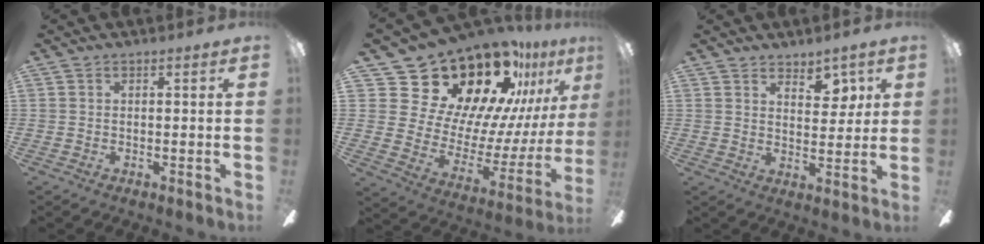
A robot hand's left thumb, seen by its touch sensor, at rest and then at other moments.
{"total": 26.8, "force": [20.9, 12.9, 10.8], "torque": [-0.155, -0.164, 0.389]}
{"total": 5.9, "force": [4.2, 3.1, 2.7], "torque": [-0.017, -0.021, 0.069]}